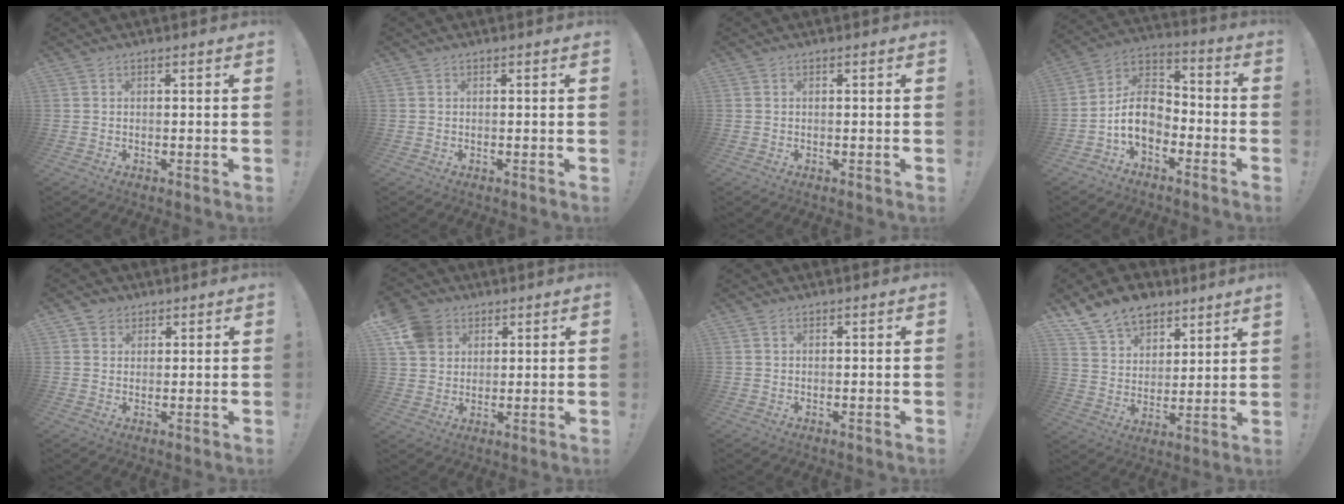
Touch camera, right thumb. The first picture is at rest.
{"total": 0.0}
{"total": 0.0}
{"total": 12.0, "force": [-4.3, 8.2, 7.7], "torque": [-0.140, 0.023, -0.071]}
{"total": 3.1, "force": [1.8, 2.5, 0.4], "torque": [-0.005, -0.006, 0.032]}
{"total": 10.3, "force": [4.6, 8.3, 3.9], "torque": [-0.067, -0.023, 0.093]}
{"total": 0.8, "force": [0.5, 0.6, 0.3], "torque": [-0.001, -0.002, 0.009]}
{"total": 12.4, "force": [10.2, 6.2, 3.5], "torque": [-0.077, -0.068, 0.196]}